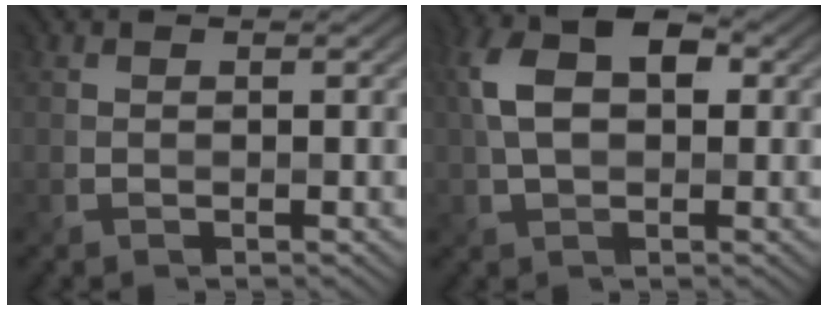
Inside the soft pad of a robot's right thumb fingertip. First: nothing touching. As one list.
[{"total": 8.2, "force": [1.5, 4.9, 6.4], "torque": [-0.137, 0.011, 0.016]}]